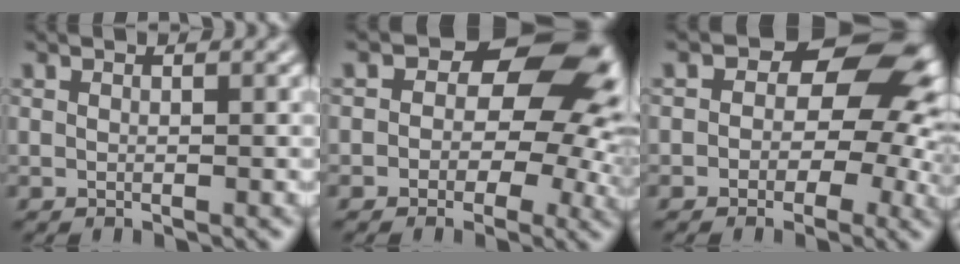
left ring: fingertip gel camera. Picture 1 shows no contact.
{"total": 10.2, "force": [1.6, 6.8, 7.5], "torque": [-0.076, 0.008, 0.017]}
{"total": 8.3, "force": [0.9, 5.8, 5.9], "torque": [-0.051, 0.006, 0.002]}